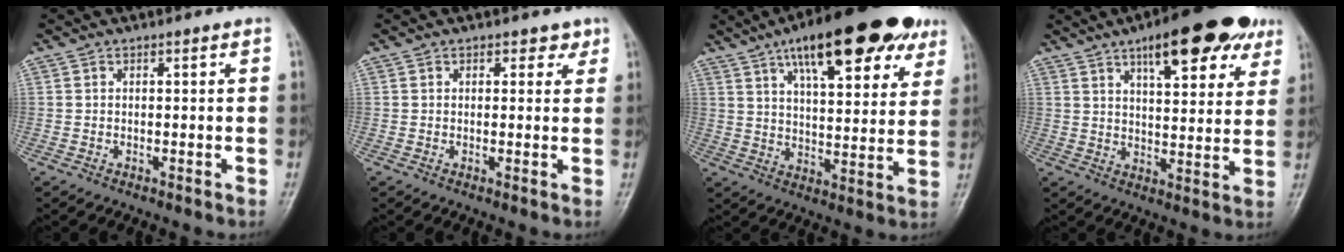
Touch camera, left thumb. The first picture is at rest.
{"total": 2.3, "force": [1.4, 1.6, 1.0], "torque": [0.009, -0.004, 0.013]}
{"total": 22.8, "force": [12.8, 8.3, 17.0], "torque": [-0.214, -0.021, 0.189]}
{"total": 17.3, "force": [9.8, 6.4, 12.7], "torque": [-0.138, -0.027, 0.135]}